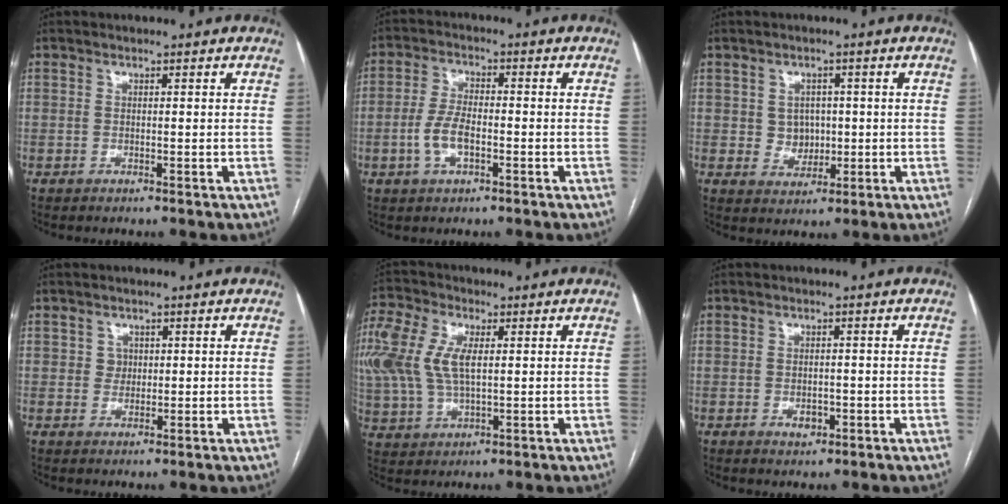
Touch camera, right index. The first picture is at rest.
{"total": 5.4, "force": [-1.5, 2.2, 4.6], "torque": [-0.105, 0.006, -0.027]}
{"total": 3.9, "force": [0.5, 3.6, 1.4], "torque": [-0.016, 0.009, 0.016]}
{"total": 1.8, "force": [0.5, 1.7, 0.5], "torque": [-0.003, -0.001, 0.007]}
{"total": 20.6, "force": [4.5, 12.5, 15.8], "torque": [-0.423, 0.043, 0.090]}
{"total": 2.0, "force": [-0.6, 1.4, 1.3], "torque": [-0.022, 0.003, -0.001]}